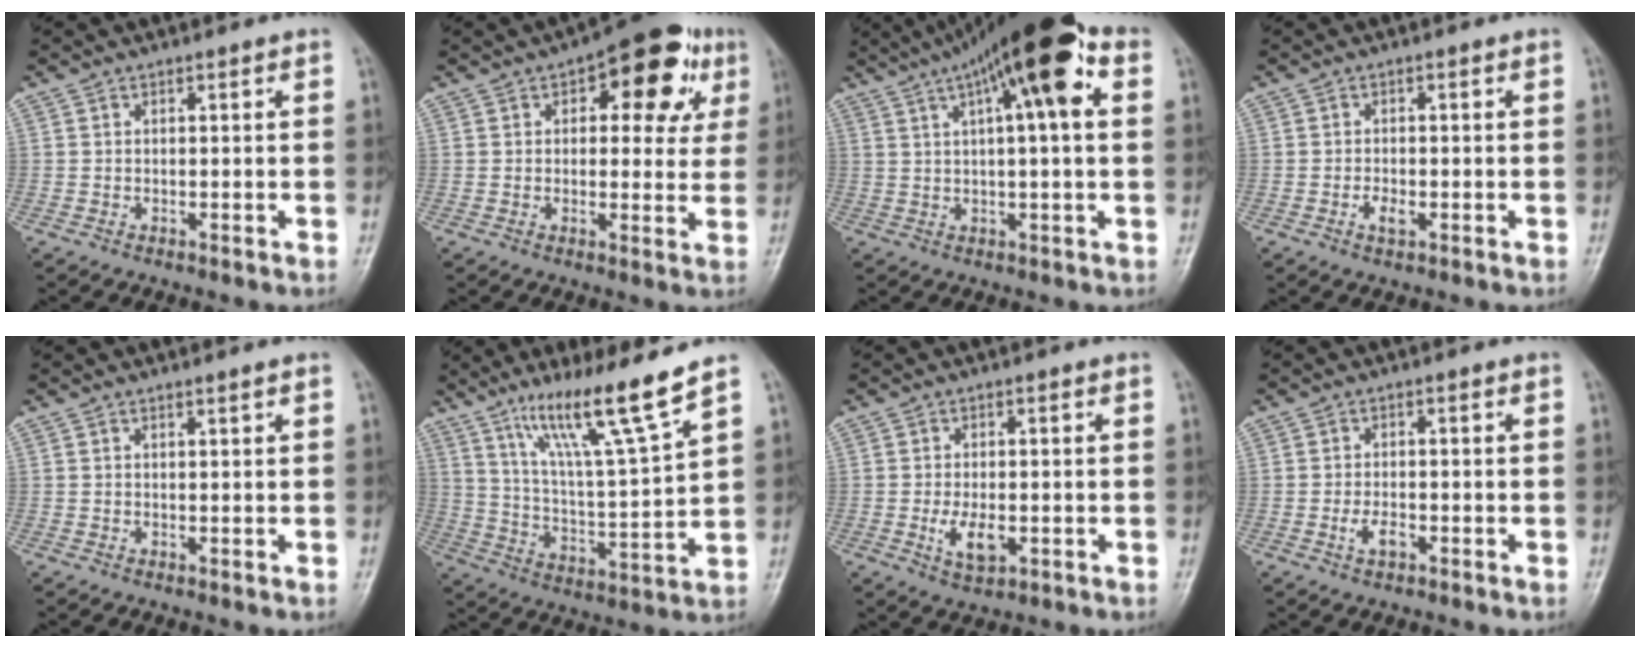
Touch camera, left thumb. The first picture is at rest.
{"total": 14.4, "force": [5.7, 7.4, 11.0], "torque": [-0.083, 0.006, 0.065]}
{"total": 16.9, "force": [6.6, 4.3, 15.0], "torque": [-0.234, 0.031, 0.097]}
{"total": 2.2, "force": [-0.9, 1.1, 1.7], "torque": [-0.030, 0.003, -0.015]}
{"total": 0.5, "force": [0.4, -0.1, 0.3], "torque": [-0.011, -0.005, 0.011]}
{"total": 14.6, "force": [10.2, 0.0, 10.5], "torque": [-0.180, -0.062, 0.186]}
{"total": 5.0, "force": [-1.1, 2.6, 4.1], "torque": [-0.073, -0.006, -0.015]}
{"total": 2.8, "force": [-1.2, 1.4, 2.1], "torque": [-0.041, 0.007, -0.021]}